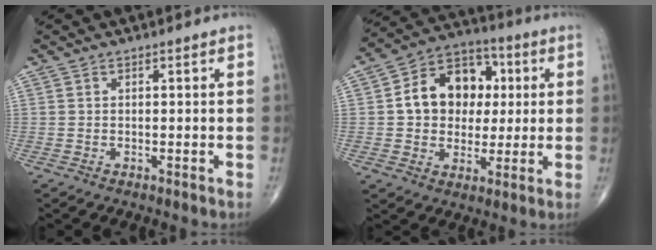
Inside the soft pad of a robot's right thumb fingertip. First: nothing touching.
{"total": 14.7, "force": [1.9, 11.6, 8.9], "torque": [-0.097, 0.018, 0.027]}